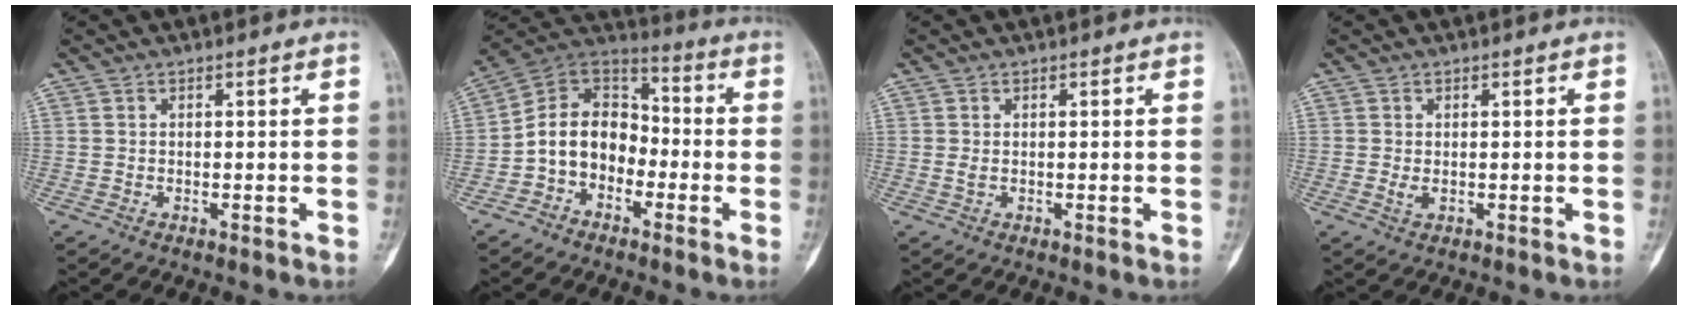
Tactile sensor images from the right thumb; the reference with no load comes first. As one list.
[{"total": 12.1, "force": [-3.4, 9.3, 7.0], "torque": [-0.095, 0.063, -0.077]}, {"total": 1.2, "force": [0.2, 0.4, 1.1], "torque": [-0.018, -0.002, 0.006]}, {"total": 1.3, "force": [0.0, 0.8, 1.1], "torque": [-0.020, -0.004, 0.002]}]